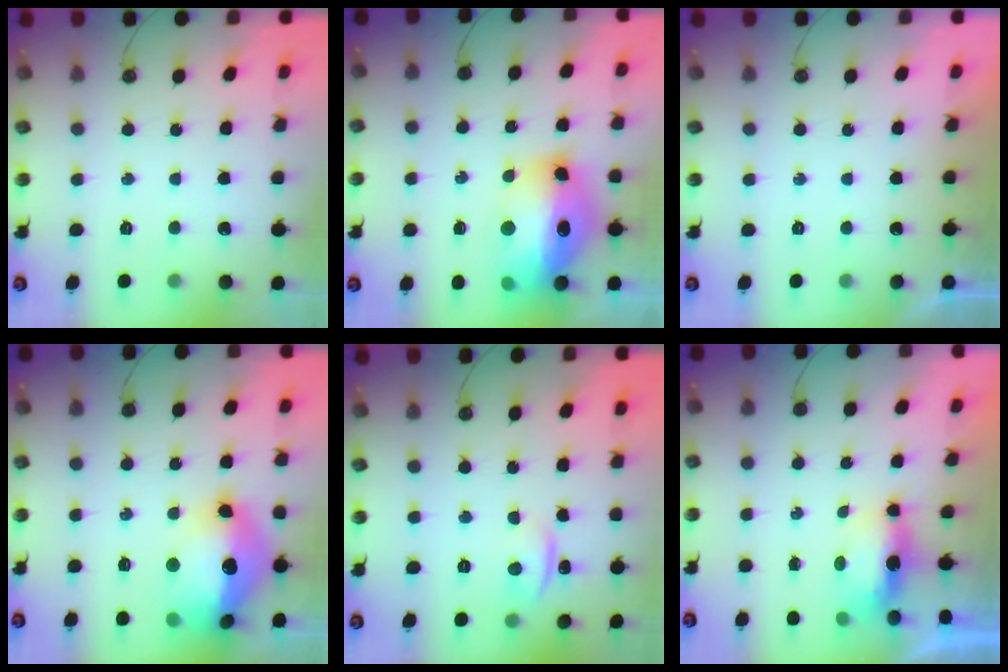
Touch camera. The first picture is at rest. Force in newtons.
{"total": 18.9, "press": 18.8, "slide": 1.4}
{"total": 0.0}
{"total": 20.3, "press": 20.2, "slide": 1.9}
{"total": 2.2, "press": 1.7, "slide": 1.5}
{"total": 7.0, "press": 6.3, "slide": 3.1}